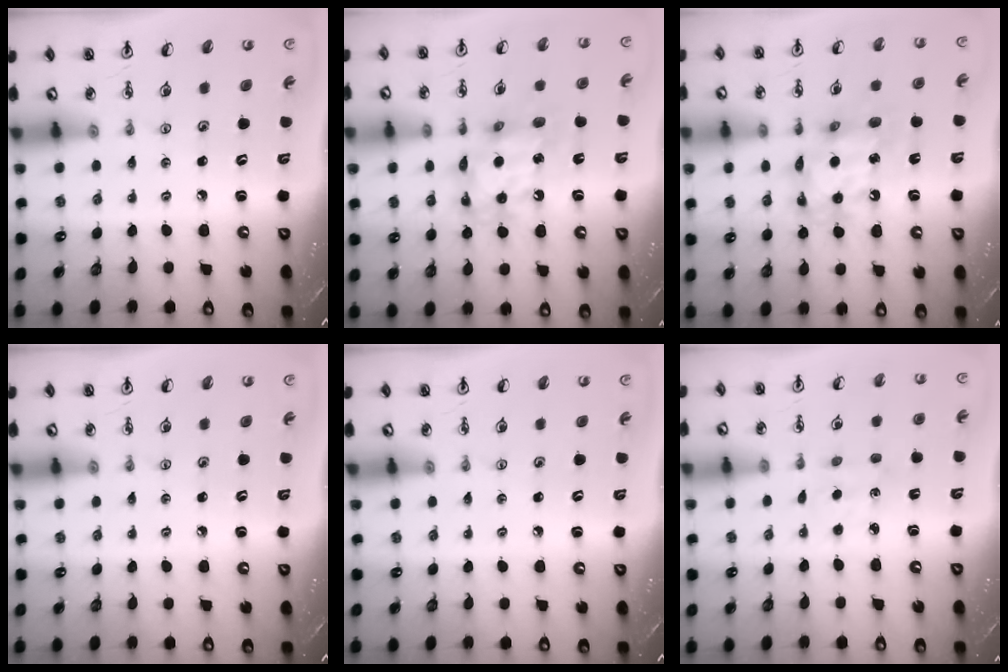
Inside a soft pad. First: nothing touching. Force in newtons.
{"total": 13.0, "press": 13.0, "slide": 1.2}
{"total": 13.0, "press": 13.0, "slide": 1.2}
{"total": 0.0}
{"total": 0.0}
{"total": 2.2, "press": 2.2, "slide": 0.3}